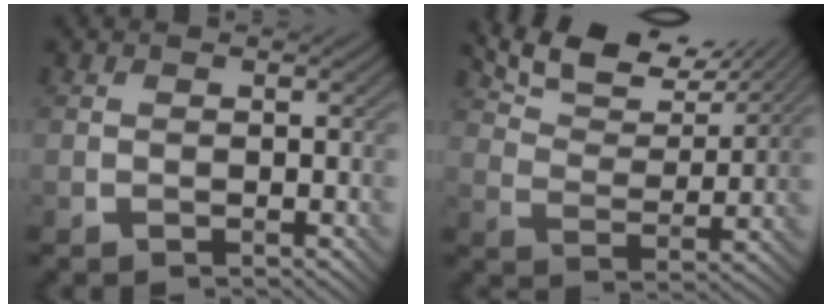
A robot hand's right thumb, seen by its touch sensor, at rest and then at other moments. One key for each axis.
{"total": 11.9, "fx": 9.4, "fy": 3.9, "fz": 6.2, "tx": -0.131, "ty": 0.003, "tz": 0.150}